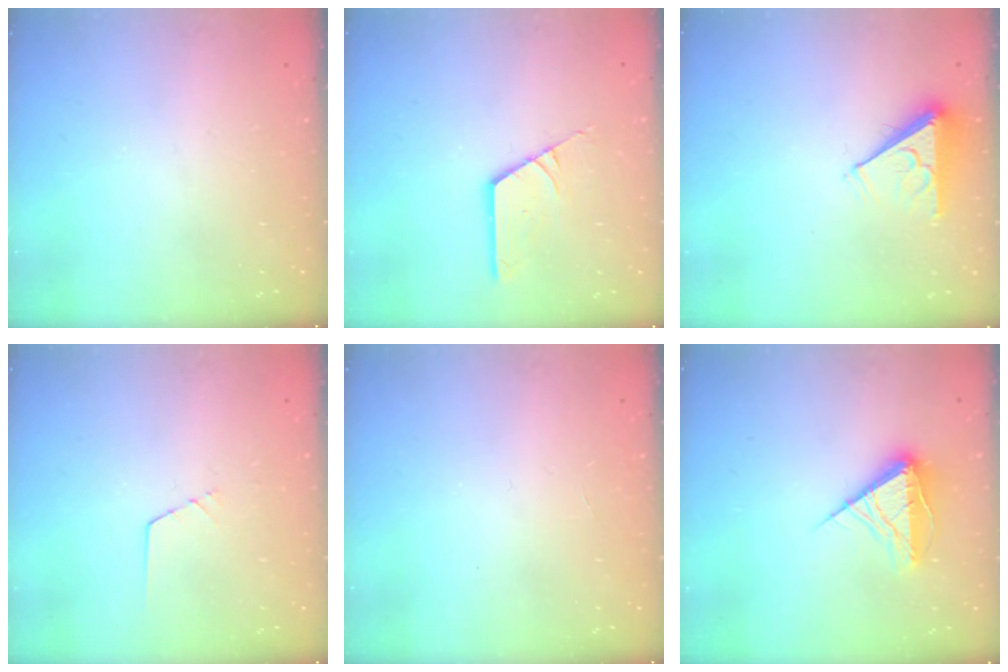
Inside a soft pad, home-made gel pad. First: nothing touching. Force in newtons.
{"total": 4.5, "press": 4.4, "slide": 0.5}
{"total": 6.0, "press": 6.0, "slide": 0.9}
{"total": 1.6, "press": 1.6, "slide": 0.1}
{"total": 0.0}
{"total": 13.2, "press": 13.1, "slide": 0.6}